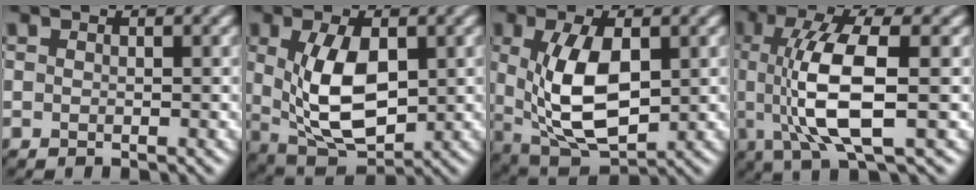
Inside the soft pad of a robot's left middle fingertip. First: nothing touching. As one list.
[{"total": 7.9, "force": [0.7, 4.1, 6.7], "torque": [-0.139, -0.004, 0.017]}, {"total": 8.7, "force": [0.6, 4.4, 7.5], "torque": [-0.155, -0.007, 0.016]}, {"total": 8.6, "force": [0.0, 2.6, 8.2], "torque": [-0.163, -0.005, 0.007]}]